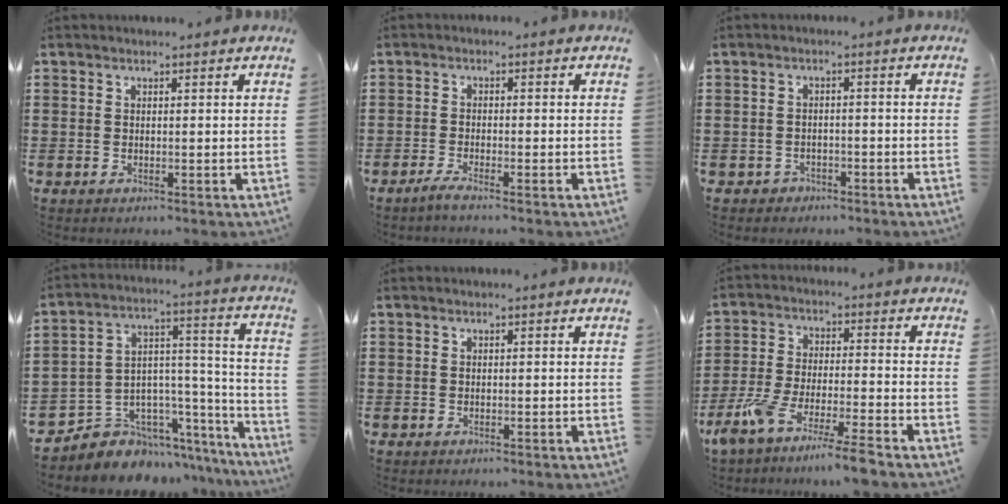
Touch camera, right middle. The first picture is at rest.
{"total": 2.1, "force": [-1.7, -0.1, 1.1], "torque": [-0.025, 0.000, -0.036]}
{"total": 1.9, "force": [-1.7, 0.9, 0.0], "torque": [-0.007, 0.004, -0.039]}
{"total": 5.6, "force": [-4.1, 3.8, -0.6], "torque": [-0.003, -0.004, -0.074]}
{"total": 0.0}
{"total": 7.7, "force": [-6.8, -0.8, 3.6], "torque": [-0.087, -0.021, -0.138]}